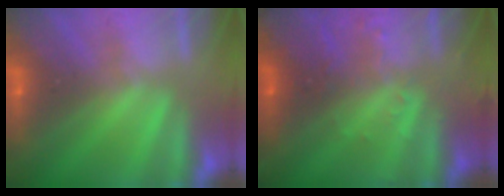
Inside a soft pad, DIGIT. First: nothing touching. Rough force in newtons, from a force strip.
{"total": 2.9}